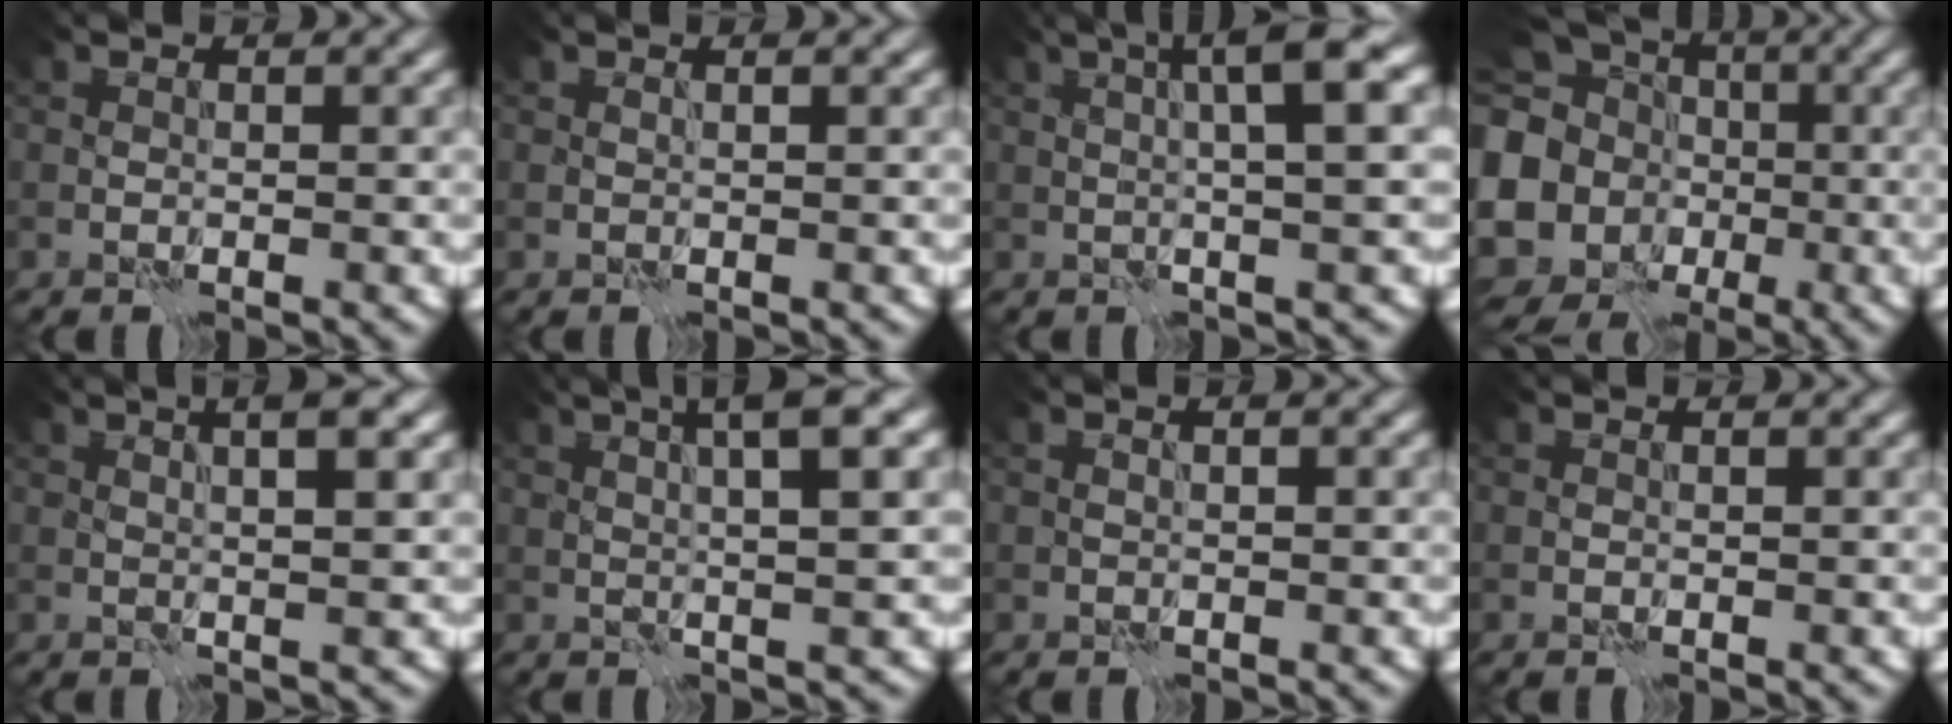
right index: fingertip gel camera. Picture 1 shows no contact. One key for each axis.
{"total": 0.6, "fx": 0.5, "fy": 0.1, "fz": 0.3, "tx": -0.008, "ty": -0.001, "tz": 0.005}
{"total": 6.5, "fx": 2.0, "fy": 1.1, "fz": 6.0, "tx": -0.078, "ty": 0.018, "tz": 0.034}
{"total": 15.1, "fx": -2.4, "fy": 13.4, "fz": 6.5, "tx": -0.162, "ty": -0.007, "tz": -0.074}
{"total": 5.3, "fx": 2.5, "fy": 1.8, "fz": 4.3, "tx": -0.033, "ty": 0.030, "tz": 0.012}
{"total": 6.3, "fx": 2.5, "fy": 1.2, "fz": 5.6, "tx": -0.070, "ty": 0.020, "tz": 0.039}
{"total": 0.6, "fx": 0.4, "fy": 0.1, "fz": 0.4, "tx": -0.011, "ty": 0.000, "tz": 0.003}
{"total": 0.0}